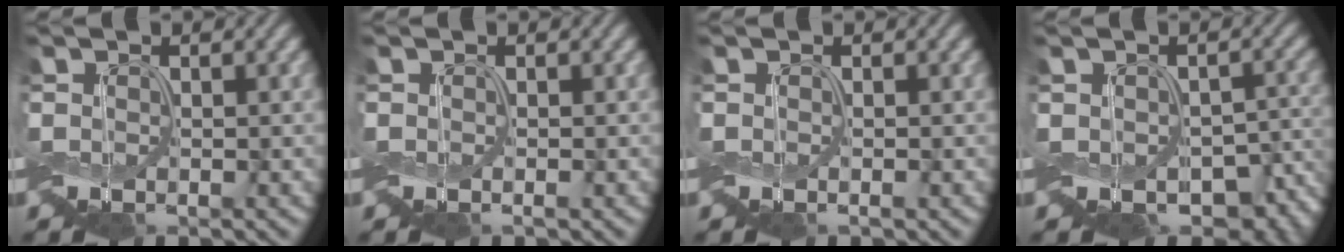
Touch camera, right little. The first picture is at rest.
{"total": 0.0}
{"total": 0.0}
{"total": 8.3, "force": [-3.9, 5.5, 4.7], "torque": [-0.058, -0.014, -0.050]}